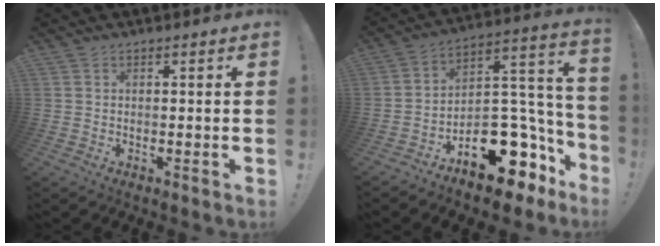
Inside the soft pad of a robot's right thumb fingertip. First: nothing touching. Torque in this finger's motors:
{"motor_torque": [2.04, 1.63, 1.26, -1.51, 0.36]}